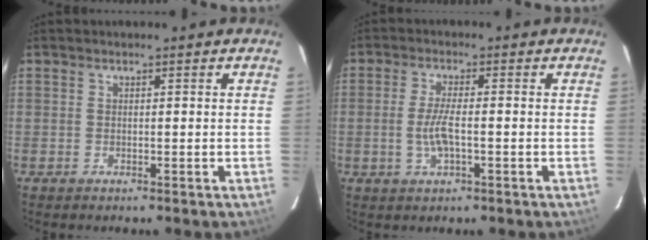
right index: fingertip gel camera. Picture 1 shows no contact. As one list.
[{"total": 5.1, "force": [-1.1, 1.3, 4.8], "torque": [-0.094, -0.004, -0.020]}]